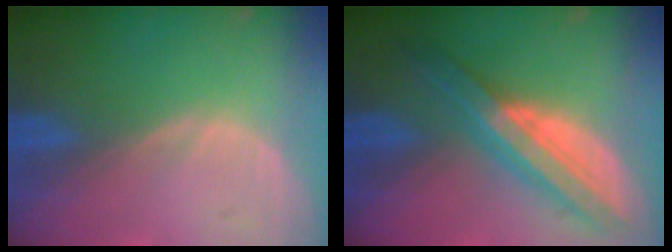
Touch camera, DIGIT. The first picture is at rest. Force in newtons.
{"total": 8.4, "press": 8.4, "slide": 0.5}